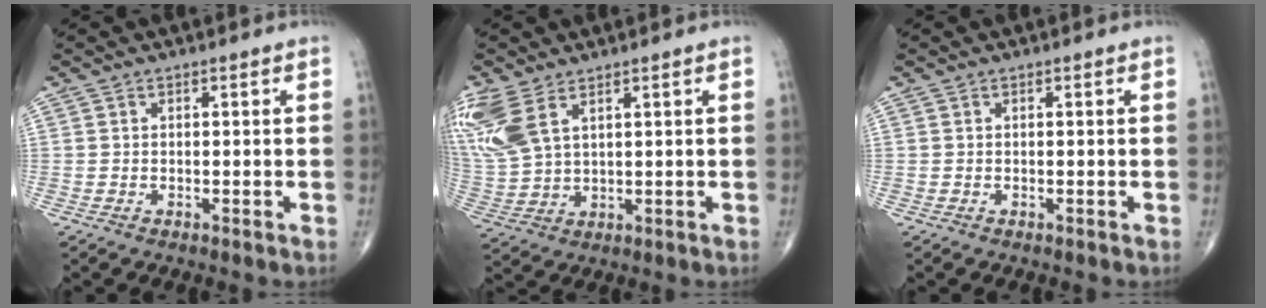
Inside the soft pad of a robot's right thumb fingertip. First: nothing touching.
{"total": 11.9, "force": [6.1, 6.2, 8.2], "torque": [-0.210, -0.011, 0.137]}
{"total": 0.0}